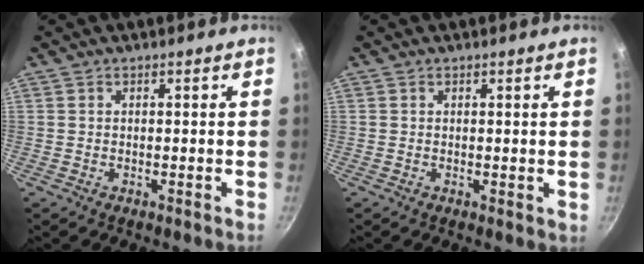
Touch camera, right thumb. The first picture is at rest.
{"total": 0.8, "force": [0.4, 0.4, 0.4], "torque": [-0.001, -0.005, 0.004]}